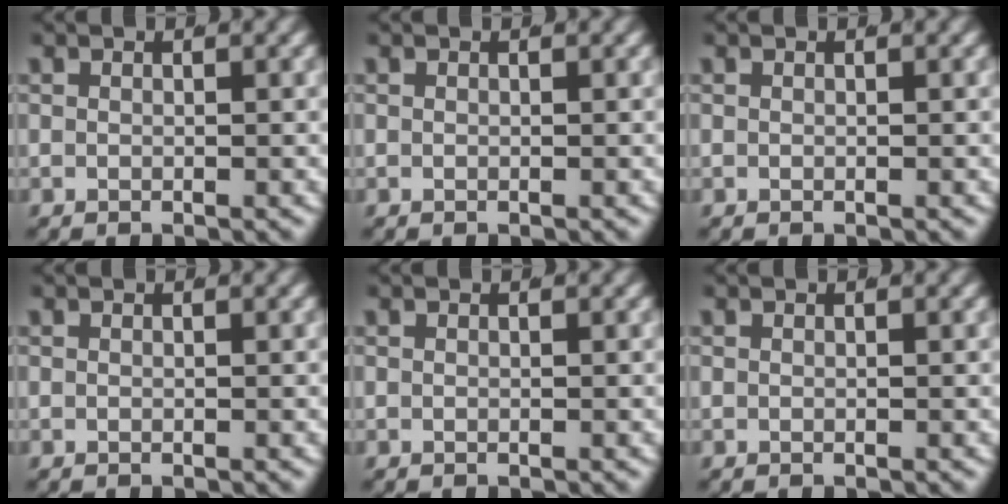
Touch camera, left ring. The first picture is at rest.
{"total": 0.0}
{"total": 0.0}
{"total": 0.0}
{"total": 0.0}
{"total": 0.0}